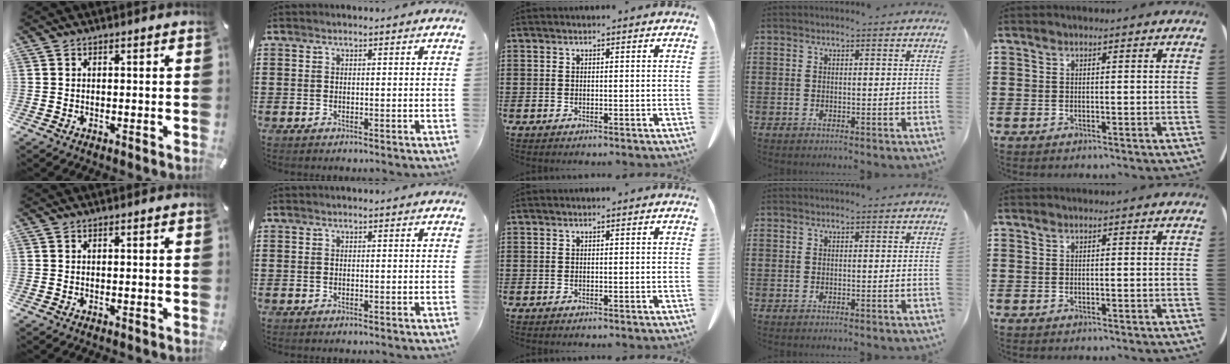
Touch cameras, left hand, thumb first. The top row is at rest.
{}